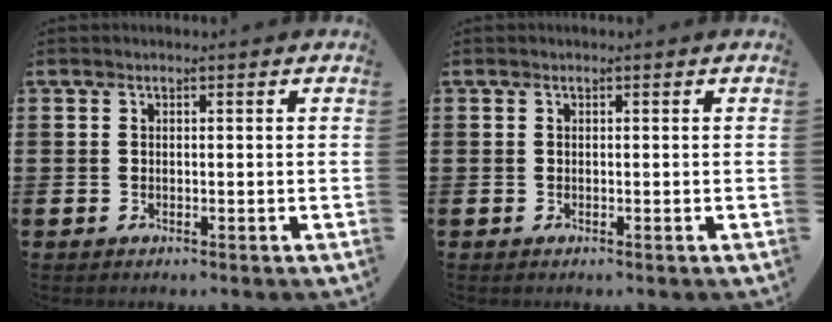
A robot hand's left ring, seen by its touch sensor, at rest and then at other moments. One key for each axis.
{"total": 0.0}